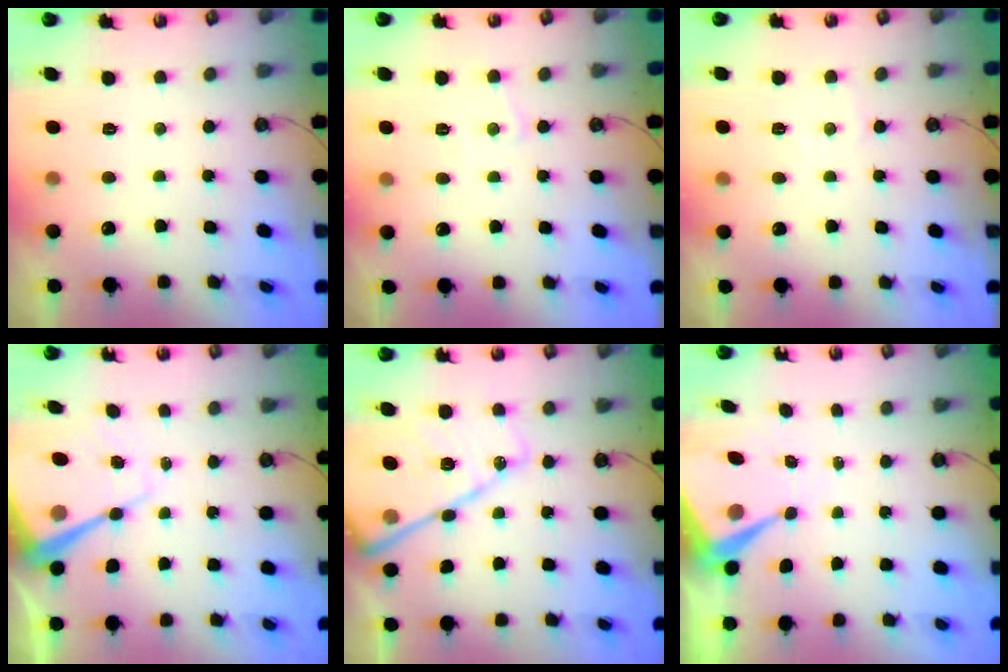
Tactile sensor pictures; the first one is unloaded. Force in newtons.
{"total": 5.3, "press": 5.3, "slide": 0.4}
{"total": 4.4, "press": 4.3, "slide": 0.8}
{"total": 14.1, "press": 14.0, "slide": 1.1}
{"total": 19.7, "press": 19.5, "slide": 2.1}
{"total": 8.9, "press": 8.9, "slide": 0.9}